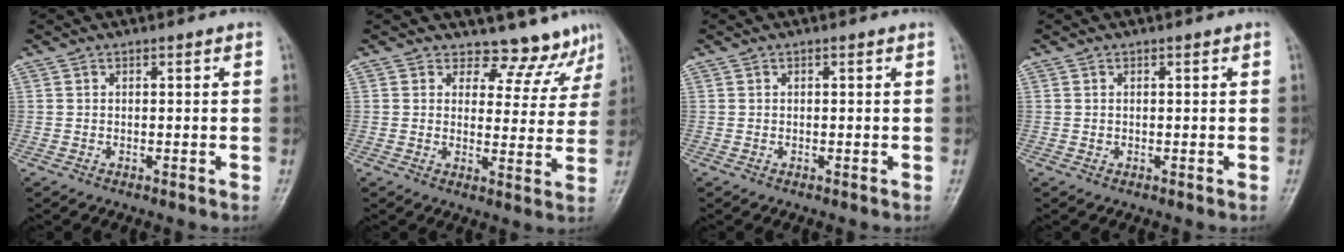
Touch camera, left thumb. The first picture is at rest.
{"total": 8.7, "force": [7.8, 3.8, -0.4], "torque": [0.047, -0.059, 0.082]}
{"total": 0.0}
{"total": 0.0}